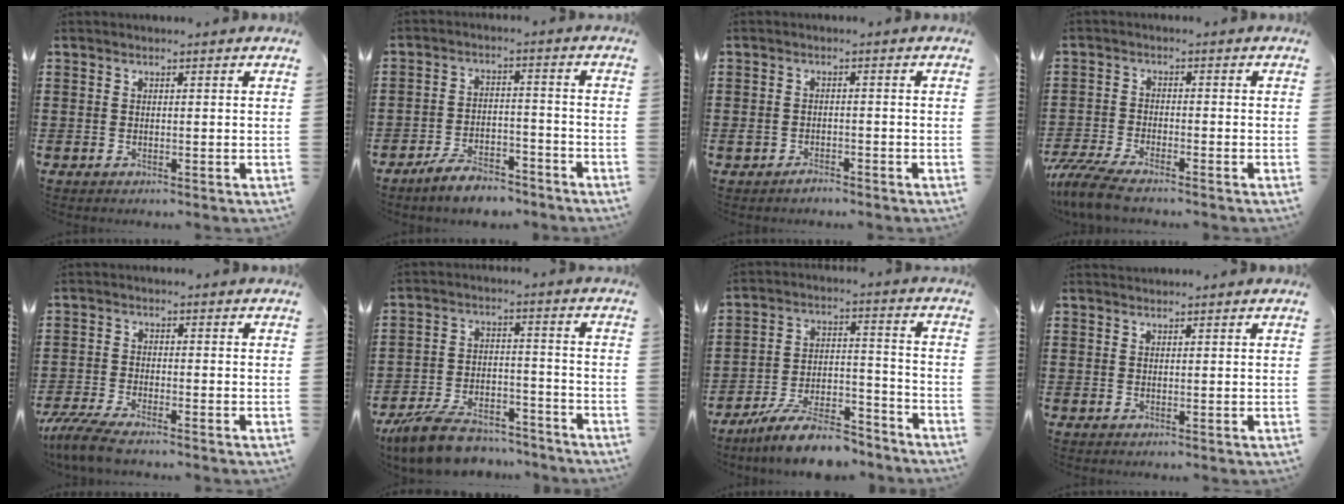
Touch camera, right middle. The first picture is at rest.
{"total": 5.8, "force": [-5.3, 1.2, 2.0], "torque": [-0.045, 0.004, -0.103]}
{"total": 1.5, "force": [-1.2, 0.7, 0.6], "torque": [-0.015, 0.000, -0.025]}
{"total": 5.4, "force": [-4.7, 0.6, 2.6], "torque": [-0.085, -0.020, -0.099]}
{"total": 4.7, "force": [-4.1, 0.1, 2.2], "torque": [-0.073, -0.023, -0.088]}
{"total": 8.8, "force": [-7.9, 2.2, 3.2], "torque": [-0.067, 0.018, -0.151]}
{"total": 10.0, "force": [-8.7, 1.7, 4.6], "torque": [-0.084, 0.022, -0.166]}
{"total": 0.5, "force": [0.5, 0.1, -0.1], "torque": [-0.001, 0.001, 0.010]}